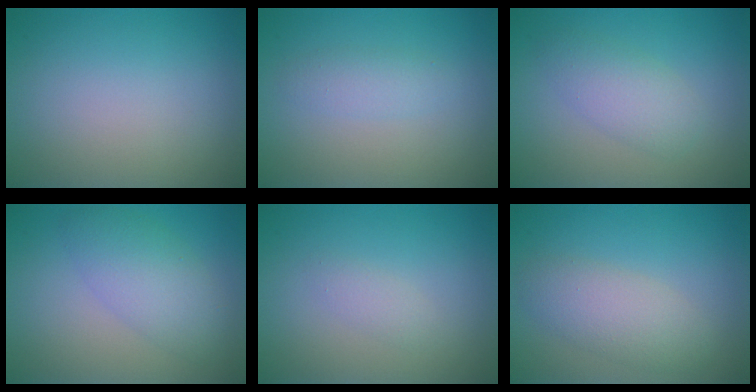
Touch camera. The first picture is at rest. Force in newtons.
{"total": 1.6, "press": 1.6, "slide": 0.1}
{"total": 3.0, "press": 3.0, "slide": 0.1}
{"total": 4.1, "press": 4.1, "slide": 0.1}
{"total": 1.0, "press": 1.0, "slide": 0.1}
{"total": 3.5, "press": 3.5, "slide": 0.3}